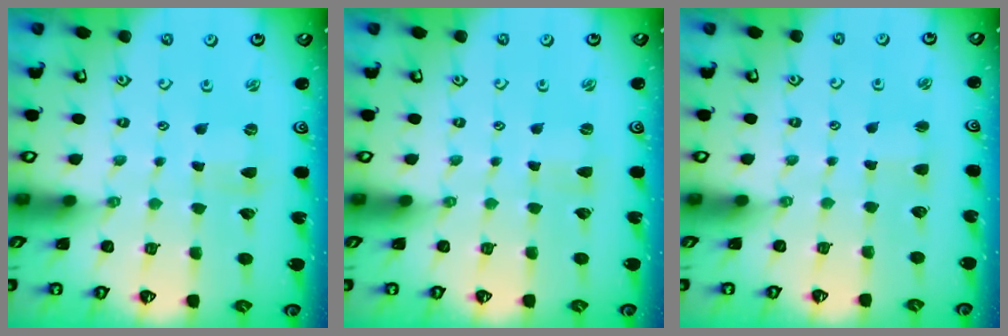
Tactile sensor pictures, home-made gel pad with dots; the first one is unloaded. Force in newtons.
{"total": 0.0}
{"total": 1.2, "press": 1.2, "slide": 0.2}